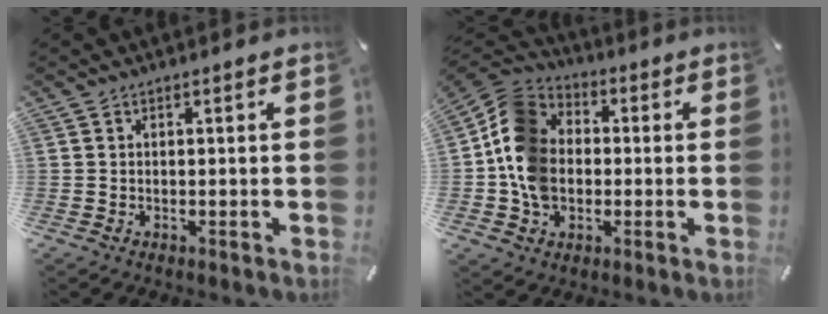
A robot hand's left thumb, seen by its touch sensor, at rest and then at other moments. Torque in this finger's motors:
{"motor_torque": [1.64, 1.75, 1.06, -0.78, 0.52]}